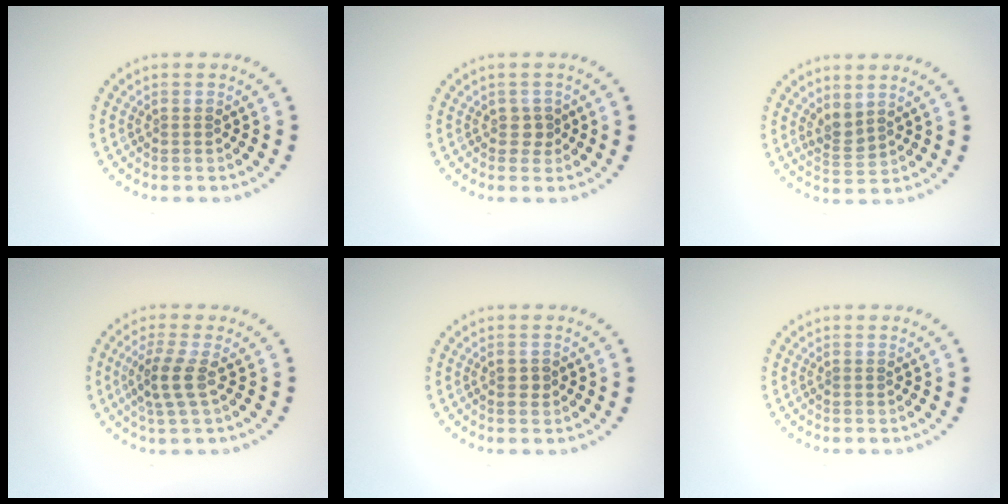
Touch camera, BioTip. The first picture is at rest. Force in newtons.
{"total": 1.0, "press": 0.9, "slide": 0.5}
{"total": 1.8, "press": 1.5, "slide": 1.1}
{"total": 2.8, "press": 2.4, "slide": 1.4}
{"total": 1.0, "press": 1.0, "slide": 0.3}
{"total": 0.0}